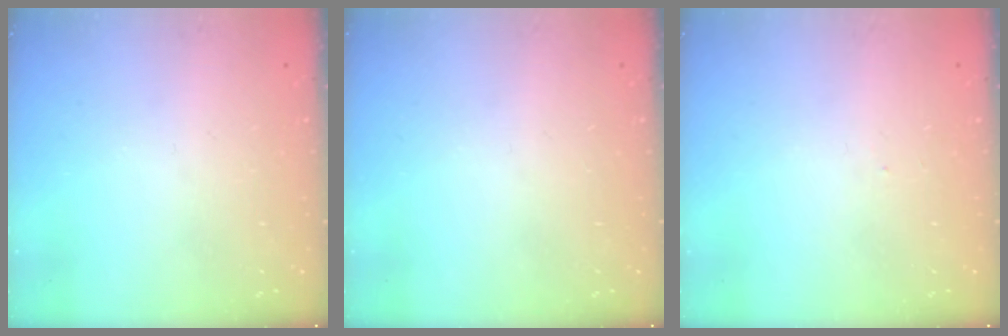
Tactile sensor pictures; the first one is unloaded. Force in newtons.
{"total": 0.0}
{"total": 2.1, "press": 2.1, "slide": 0.1}